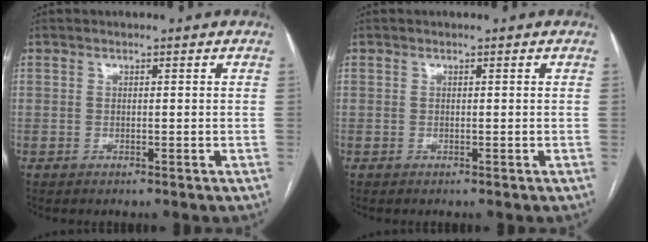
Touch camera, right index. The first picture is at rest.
{"total": 0.0}